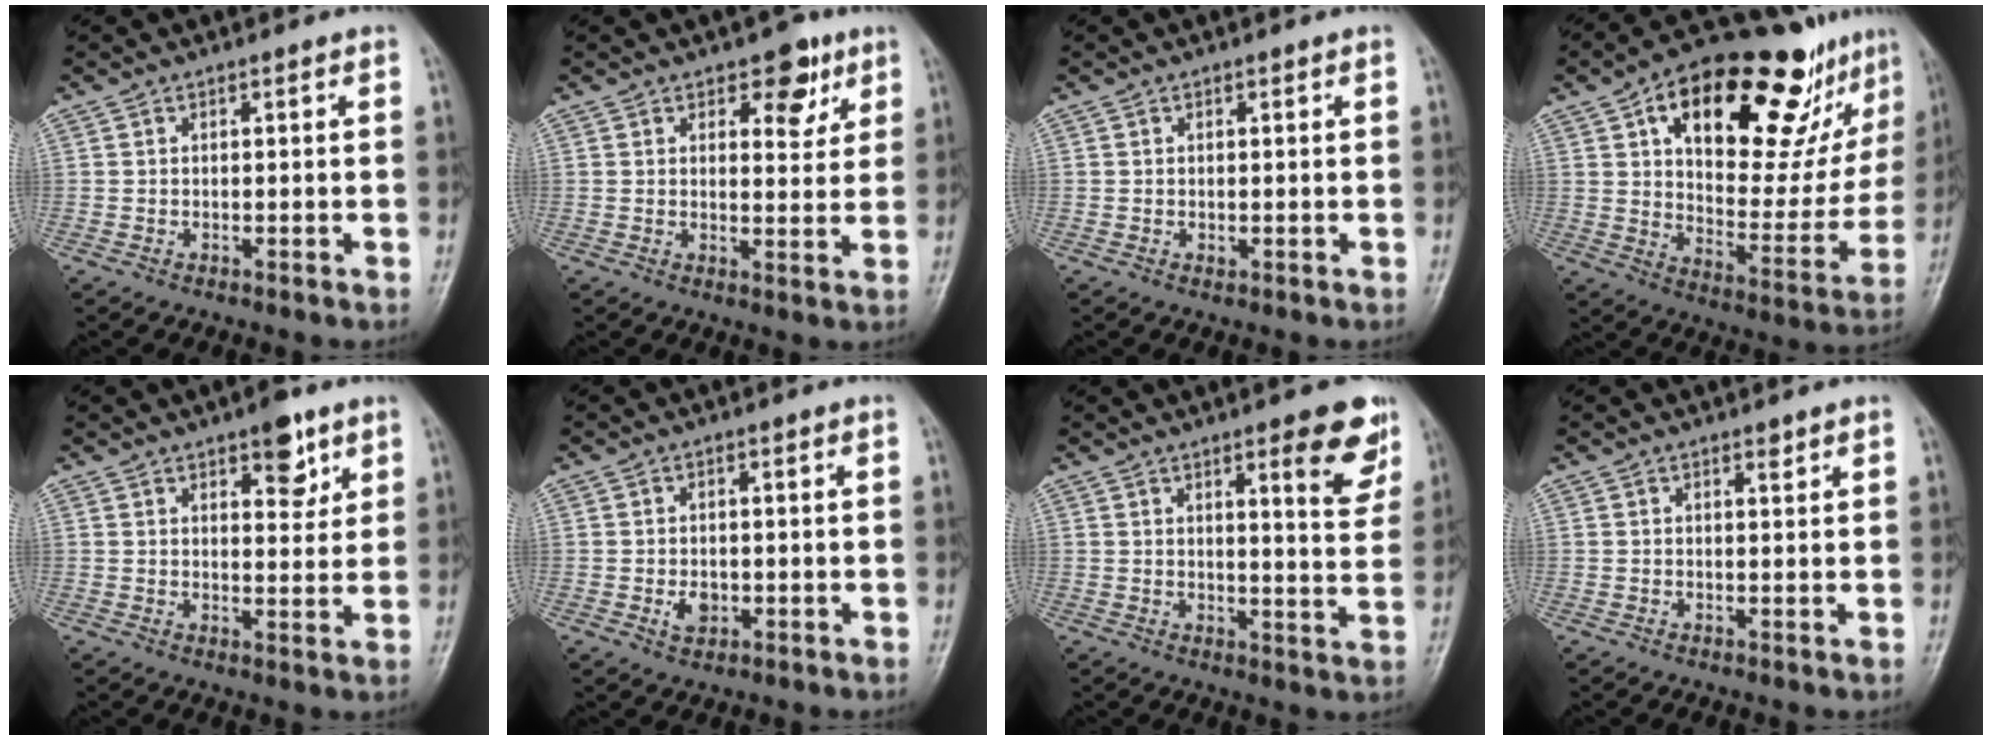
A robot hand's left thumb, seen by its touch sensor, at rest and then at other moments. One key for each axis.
{"total": 6.4, "fx": 3.6, "fy": 3.5, "fz": 3.9, "tx": -0.021, "ty": -0.018, "tz": 0.046}
{"total": 0.6, "fx": 0.1, "fy": 0.5, "fz": 0.3, "tx": -0.003, "ty": -0.001, "tz": 0.000}
{"total": 30.0, "fx": 16.3, "fy": 12.8, "fz": 21.6, "tx": -0.268, "ty": -0.024, "tz": 0.251}
{"total": 6.3, "fx": 3.7, "fy": 2.9, "fz": 4.2, "tx": -0.032, "ty": -0.020, "tz": 0.048}
{"total": 3.0, "fx": -0.6, "fy": 2.2, "fz": 1.9, "tx": -0.025, "ty": 0.000, "tz": -0.007}
{"total": 9.7, "fx": 5.3, "fy": 2.3, "fz": 7.8, "tx": -0.074, "ty": -0.028, "tz": 0.064}
{"total": 0.9, "fx": 0.7, "fy": 0.3, "fz": 0.5, "tx": -0.006, "ty": -0.005, "tz": 0.010}